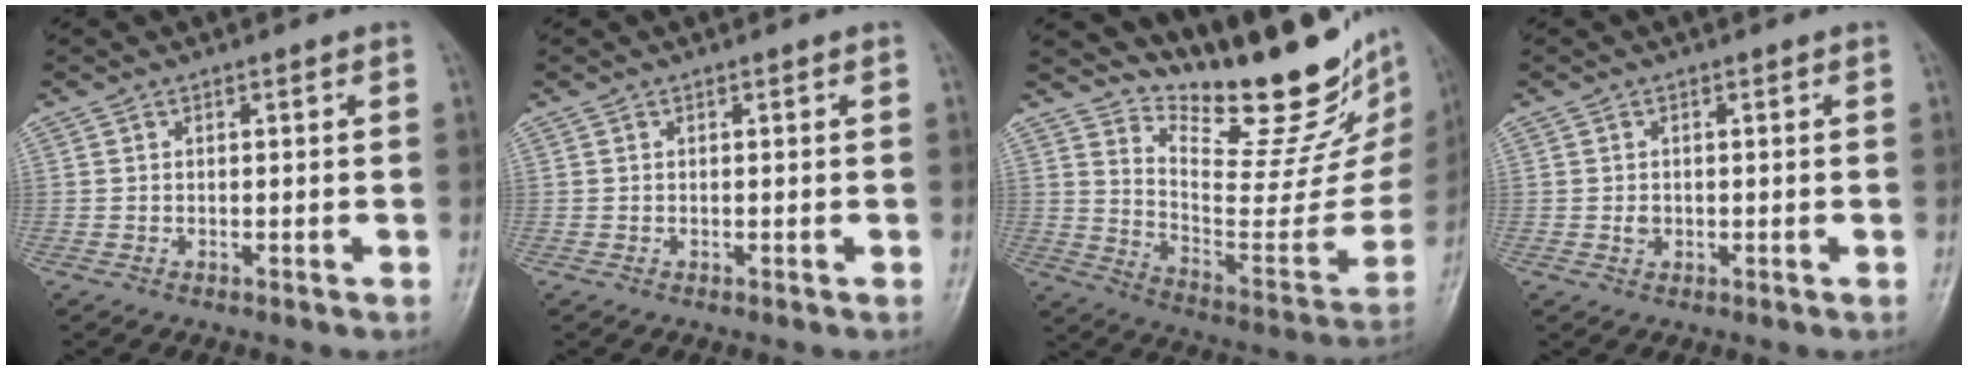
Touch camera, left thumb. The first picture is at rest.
{"total": 0.0}
{"total": 25.1, "force": [18.9, 8.1, 14.4], "torque": [-0.179, -0.132, 0.282]}
{"total": 1.3, "force": [-0.1, 1.1, 0.7], "torque": [-0.007, 0.002, 0.000]}